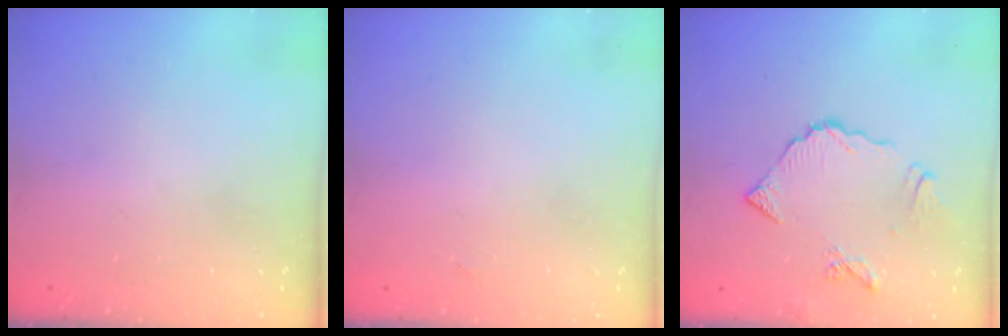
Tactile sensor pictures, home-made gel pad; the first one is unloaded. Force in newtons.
{"total": 2.0, "press": 2.0, "slide": 0.2}
{"total": 9.5, "press": 9.4, "slide": 1.0}